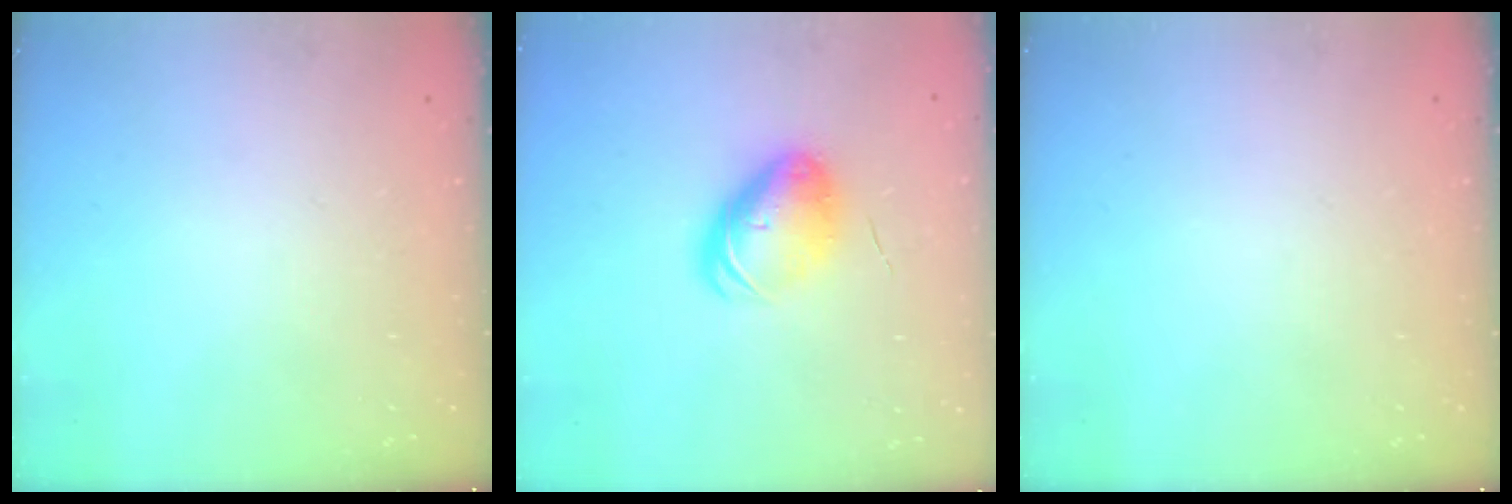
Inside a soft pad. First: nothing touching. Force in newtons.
{"total": 9.1, "press": 8.9, "slide": 1.9}
{"total": 0.0}